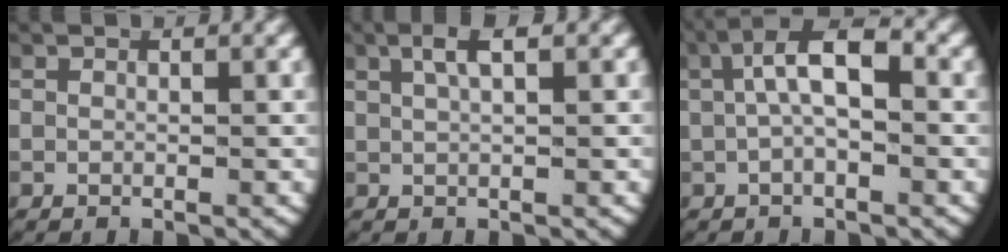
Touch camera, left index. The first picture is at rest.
{"total": 3.1, "force": [1.8, 0.8, 2.4], "torque": [-0.041, 0.013, 0.027]}
{"total": 5.1, "force": [0.4, 2.3, 4.6], "torque": [-0.075, 0.008, 0.005]}